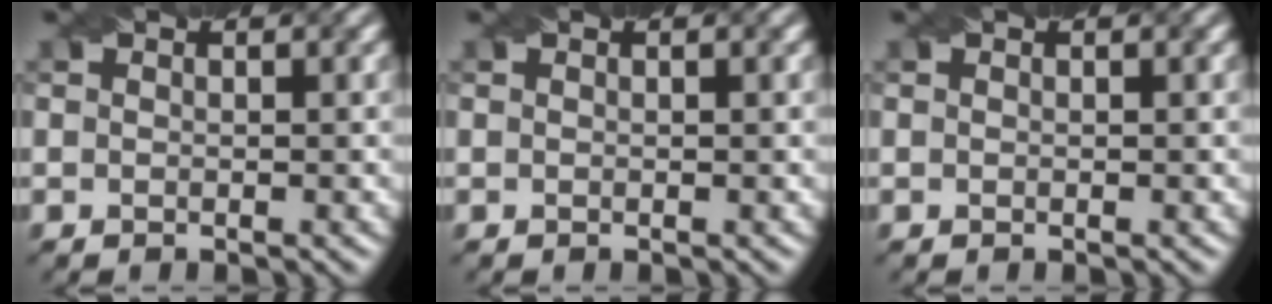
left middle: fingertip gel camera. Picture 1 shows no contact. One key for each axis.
{"total": 0.6, "fx": 0.2, "fy": 0.1, "fz": 0.6, "tx": -0.008, "ty": 0.005, "tz": -0.001}
{"total": 0.0}